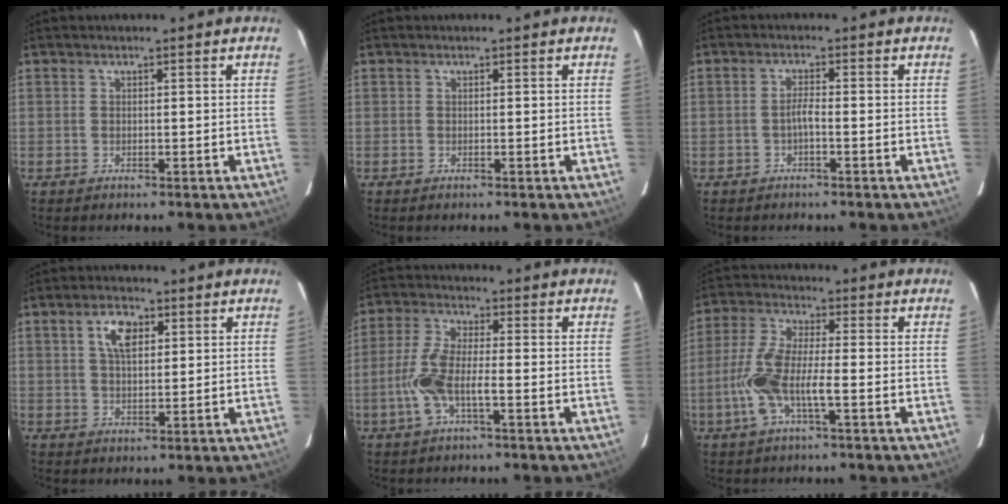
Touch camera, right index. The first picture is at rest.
{"total": 0.0}
{"total": 1.7, "force": [-0.9, 0.0, 1.4], "torque": [-0.028, 0.004, -0.018]}
{"total": 5.4, "force": [2.1, 2.8, 4.2], "torque": [-0.074, 0.012, 0.040]}
{"total": 8.7, "force": [-2.7, 2.3, 7.9], "torque": [-0.175, 0.001, -0.055]}
{"total": 10.6, "force": [-3.1, 2.5, 9.9], "torque": [-0.218, -0.001, -0.062]}